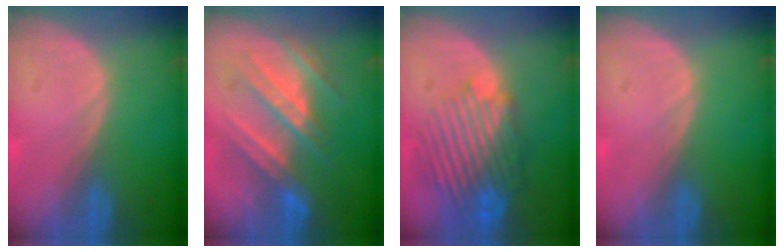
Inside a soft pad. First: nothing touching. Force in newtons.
{"total": 8.4, "press": 8.4, "slide": 0.1}
{"total": 10.4, "press": 9.3, "slide": 4.6}
{"total": 0.0}